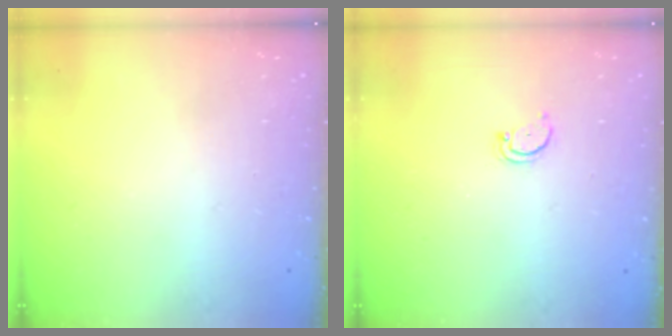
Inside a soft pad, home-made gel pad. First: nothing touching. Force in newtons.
{"total": 2.5, "press": 2.4, "slide": 0.5}